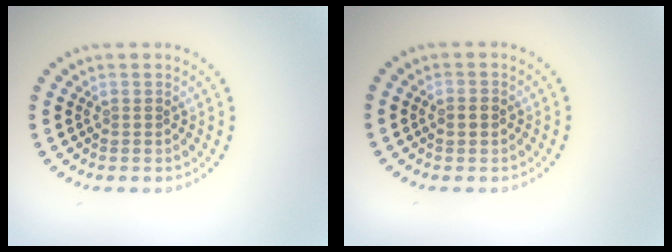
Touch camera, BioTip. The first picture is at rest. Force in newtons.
{"total": 1.7, "press": 1.7, "slide": 0.2}